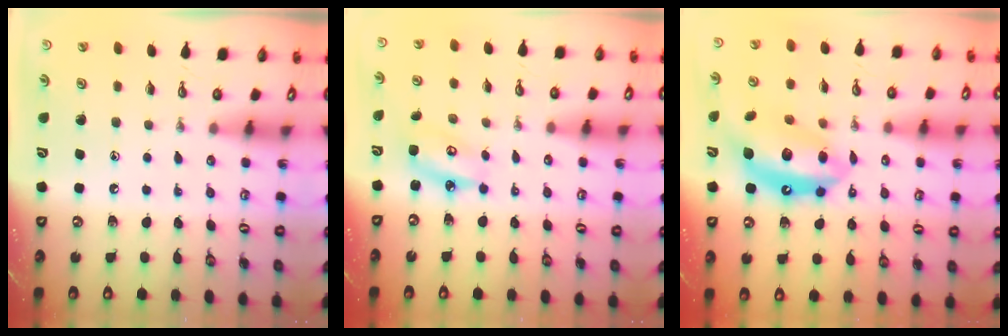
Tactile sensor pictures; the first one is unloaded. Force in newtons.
{"total": 5.8, "press": 5.8, "slide": 0.4}
{"total": 15.9, "press": 15.9, "slide": 1.2}